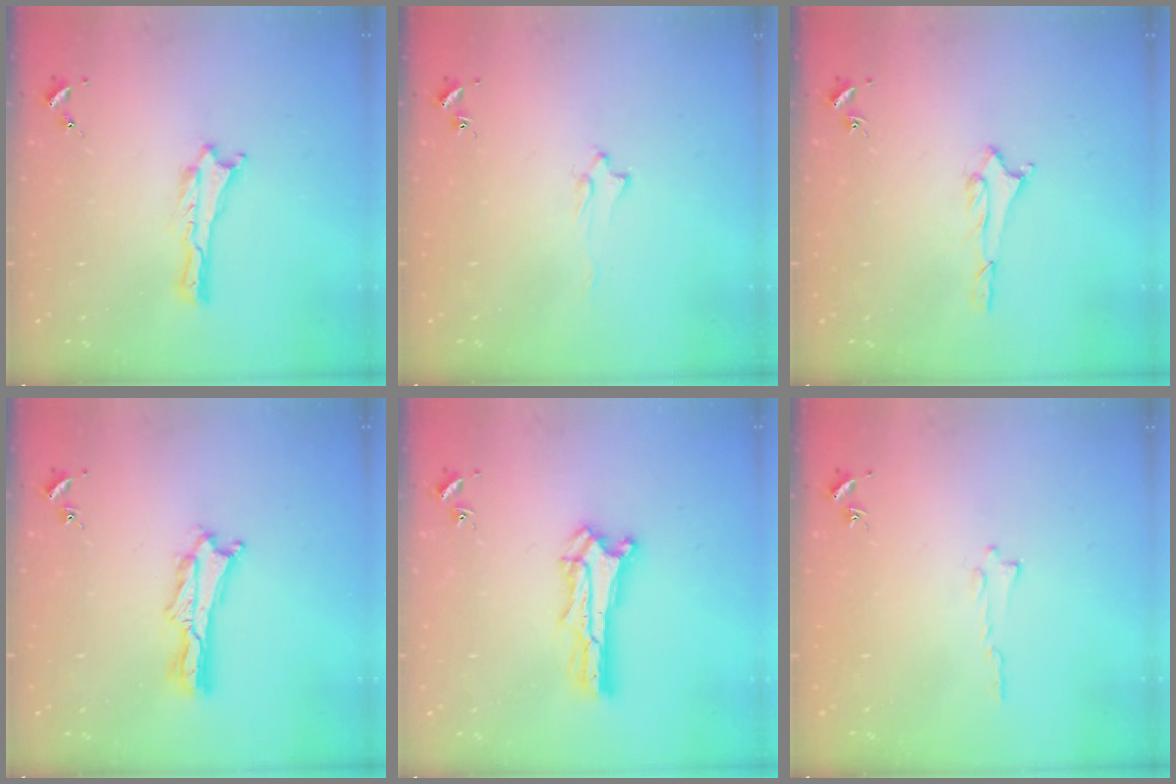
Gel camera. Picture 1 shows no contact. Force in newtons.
{"total": 1.6, "press": 1.5, "slide": 0.2}
{"total": 1.6, "press": 1.6, "slide": 0.2}
{"total": 2.1, "press": 2.1, "slide": 0.3}
{"total": 1.4, "press": 1.4, "slide": 0.2}
{"total": 0.0}